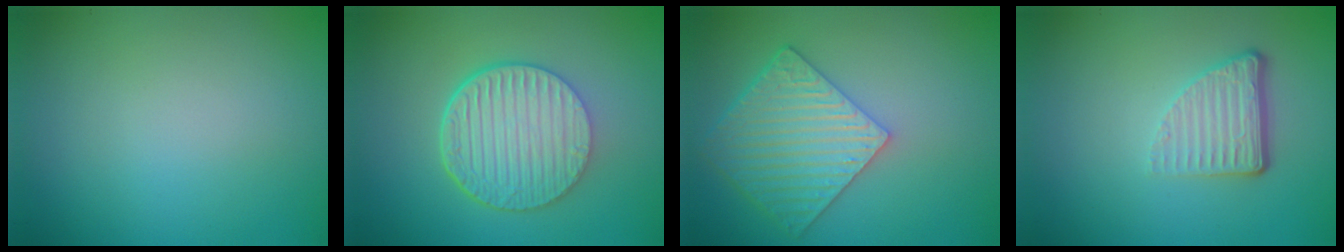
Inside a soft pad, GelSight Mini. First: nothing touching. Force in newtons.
{"total": 7.0, "press": 4.7, "slide": 5.2}
{"total": 6.2, "press": 5.2, "slide": 3.4}
{"total": 3.8, "press": 2.5, "slide": 2.8}